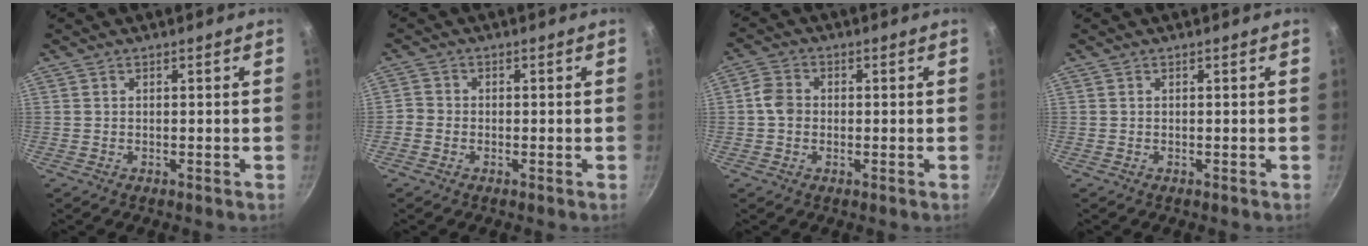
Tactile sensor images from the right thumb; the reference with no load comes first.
{"total": 2.2, "force": [-1.1, 1.8, 0.6], "torque": [-0.005, 0.012, -0.026]}
{"total": 4.1, "force": [-0.3, 3.5, 2.2], "torque": [-0.034, 0.012, -0.015]}
{"total": 0.0}